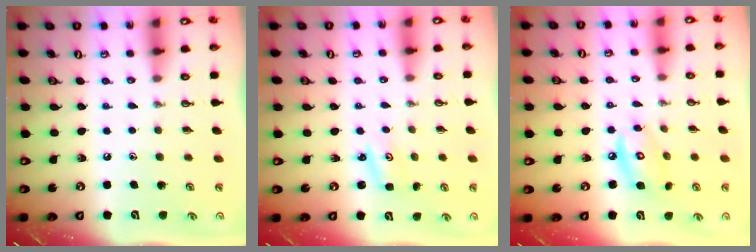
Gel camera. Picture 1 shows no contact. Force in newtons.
{"total": 2.2, "press": 2.2, "slide": 0.3}
{"total": 8.7, "press": 8.7, "slide": 0.7}